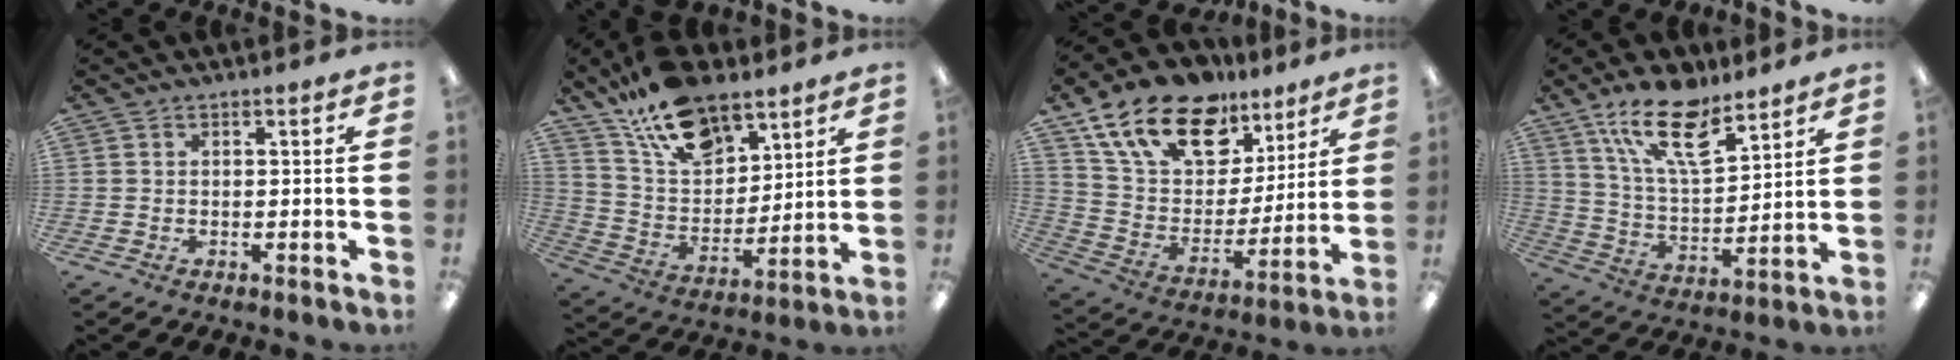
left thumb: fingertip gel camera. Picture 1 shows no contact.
{"total": 17.6, "force": [12.4, 8.8, 8.9], "torque": [-0.160, -0.063, 0.225]}
{"total": 19.8, "force": [13.0, 11.5, 9.4], "torque": [-0.173, -0.064, 0.239]}
{"total": 17.1, "force": [11.6, 6.9, 10.6], "torque": [-0.190, -0.050, 0.203]}